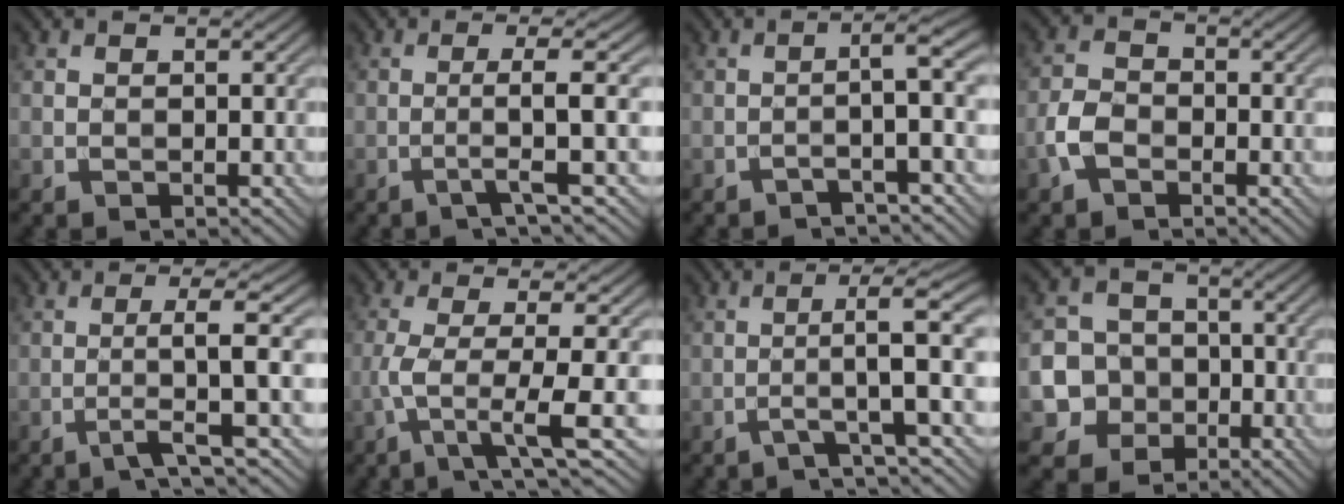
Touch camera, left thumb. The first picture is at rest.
{"total": 4.2, "force": [-0.7, 0.0, 4.1], "torque": [-0.066, 0.015, -0.032]}
{"total": 3.9, "force": [-1.3, 0.0, 3.7], "torque": [-0.053, 0.017, -0.046]}
{"total": 4.0, "force": [-2.0, 2.6, 2.2], "torque": [-0.056, 0.000, -0.051]}
{"total": 5.0, "force": [-1.1, 0.1, 4.8], "torque": [-0.078, 0.016, -0.038]}
{"total": 6.5, "force": [-1.3, 0.8, 6.3], "torque": [-0.119, 0.004, -0.034]}
{"total": 5.4, "force": [-1.3, -0.1, 5.2], "torque": [-0.081, 0.020, -0.042]}
{"total": 8.3, "force": [-2.5, 7.5, 2.3], "torque": [-0.058, -0.008, -0.077]}